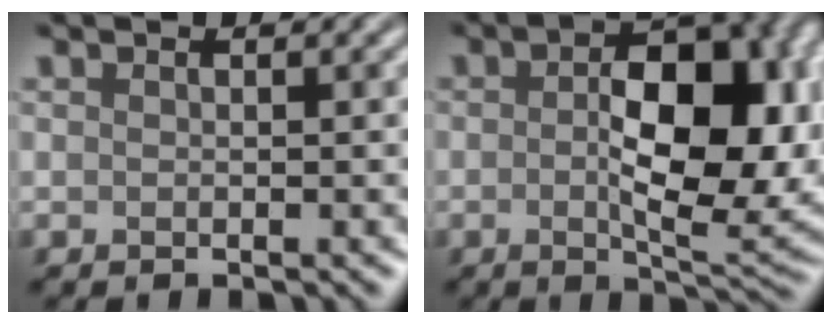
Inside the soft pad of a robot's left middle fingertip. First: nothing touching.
{"total": 11.0, "force": [0.1, 5.4, 9.5], "torque": [-0.132, 0.002, 0.002]}